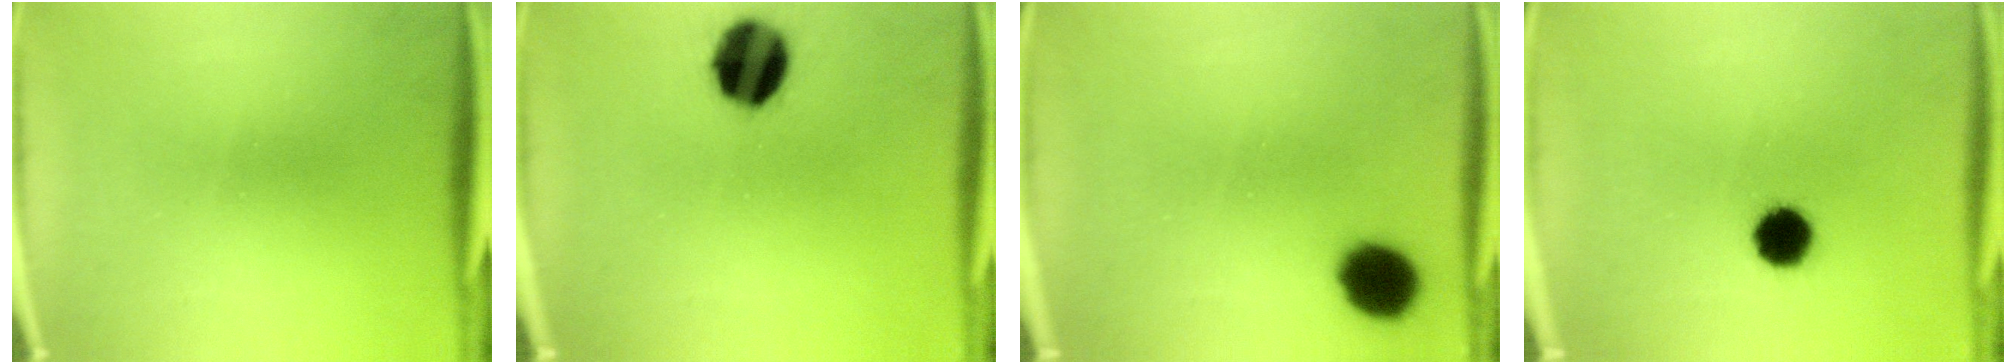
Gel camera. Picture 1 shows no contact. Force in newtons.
{"total": 13.1}
{"total": 8.1}
{"total": 6.6}